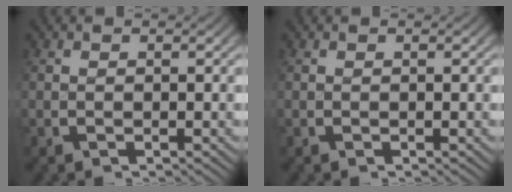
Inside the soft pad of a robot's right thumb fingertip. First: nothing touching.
{"total": 0.0}